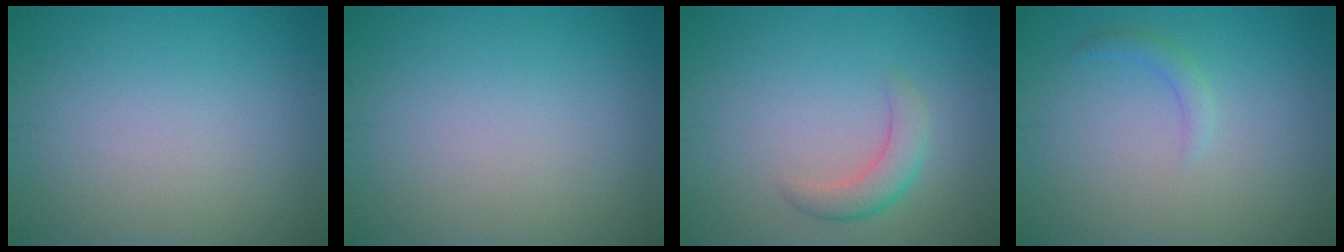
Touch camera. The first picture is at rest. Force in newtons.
{"total": 0.0}
{"total": 2.5, "press": 2.5, "slide": 0.0}
{"total": 1.1, "press": 1.1, "slide": 0.1}